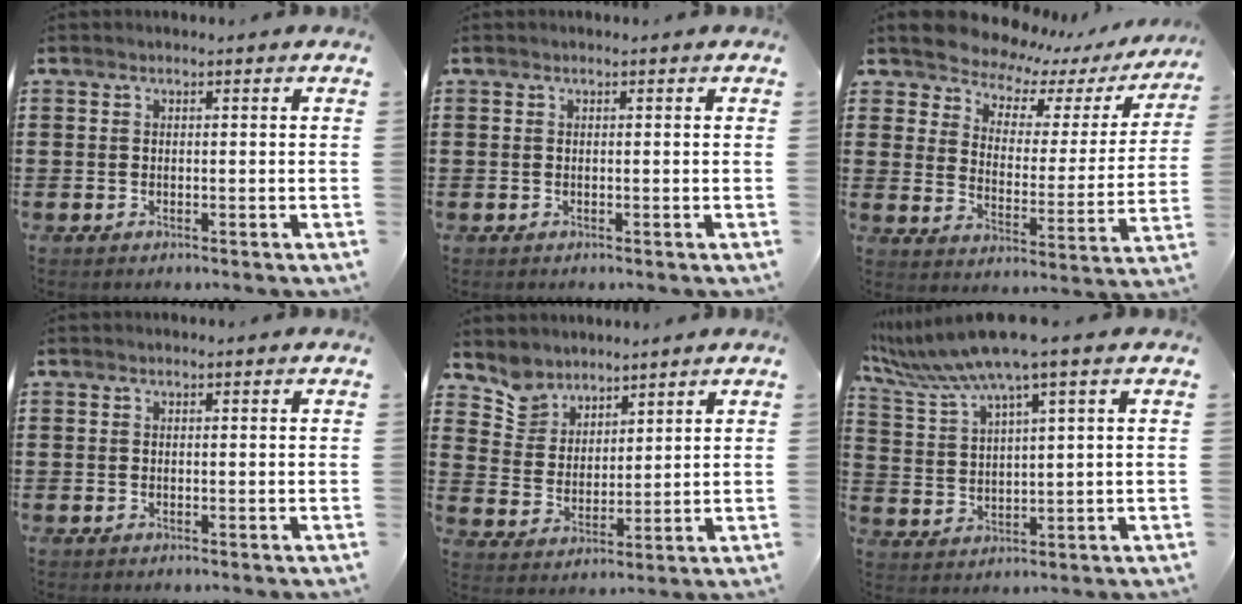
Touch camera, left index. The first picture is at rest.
{"total": 0.0}
{"total": 5.8, "force": [5.6, 1.4, 0.5], "torque": [-0.047, -0.046, 0.093]}
{"total": 0.0}
{"total": 5.6, "force": [4.8, 2.8, -0.1], "torque": [-0.029, -0.017, 0.093]}
{"total": 7.7, "force": [5.7, -0.3, 5.2], "torque": [-0.125, -0.028, 0.096]}